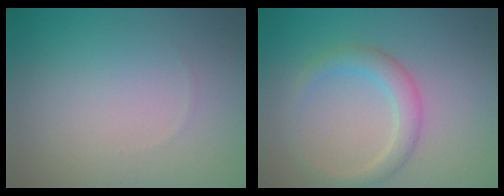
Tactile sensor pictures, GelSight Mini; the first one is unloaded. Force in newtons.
{"total": 2.7, "press": 2.6, "slide": 0.2}